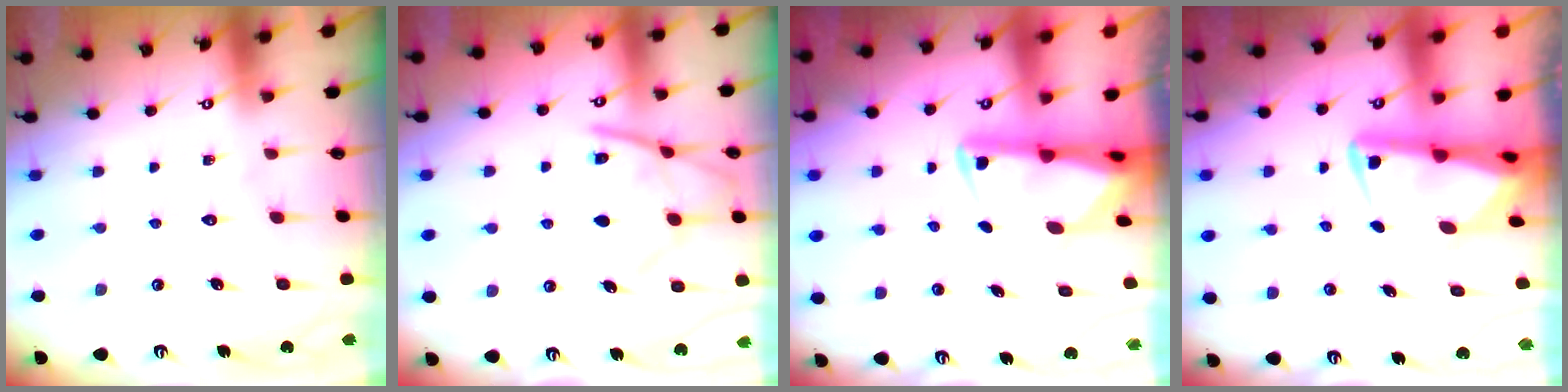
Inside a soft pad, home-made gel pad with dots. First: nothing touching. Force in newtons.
{"total": 12.0, "press": 12.0, "slide": 1.4}
{"total": 2.9, "press": 2.9, "slide": 0.6}
{"total": 3.6, "press": 3.5, "slide": 0.8}